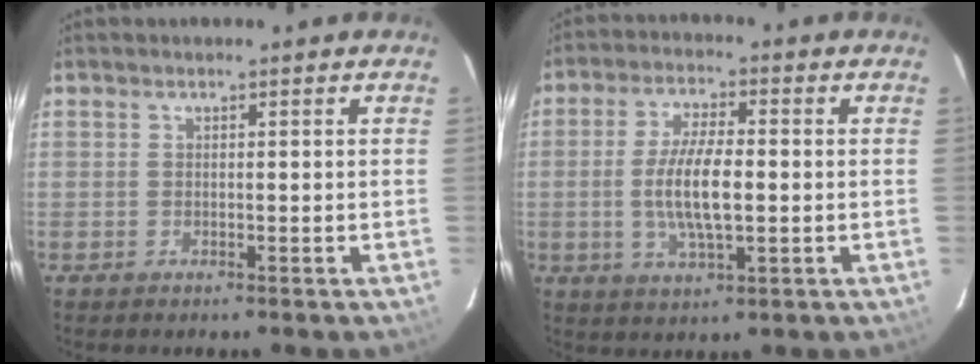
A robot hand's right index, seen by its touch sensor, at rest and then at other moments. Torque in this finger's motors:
{"motor_torque": [0.85, -0.46, 0.70, 0.15]}